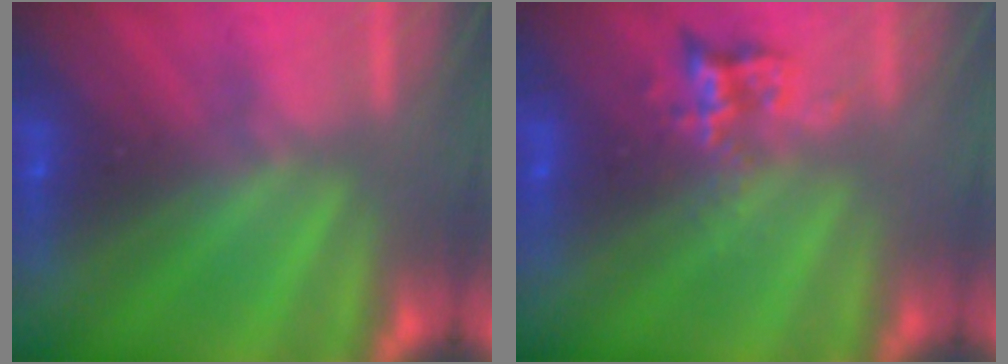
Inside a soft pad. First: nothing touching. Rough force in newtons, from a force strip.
{"total": 2.4}